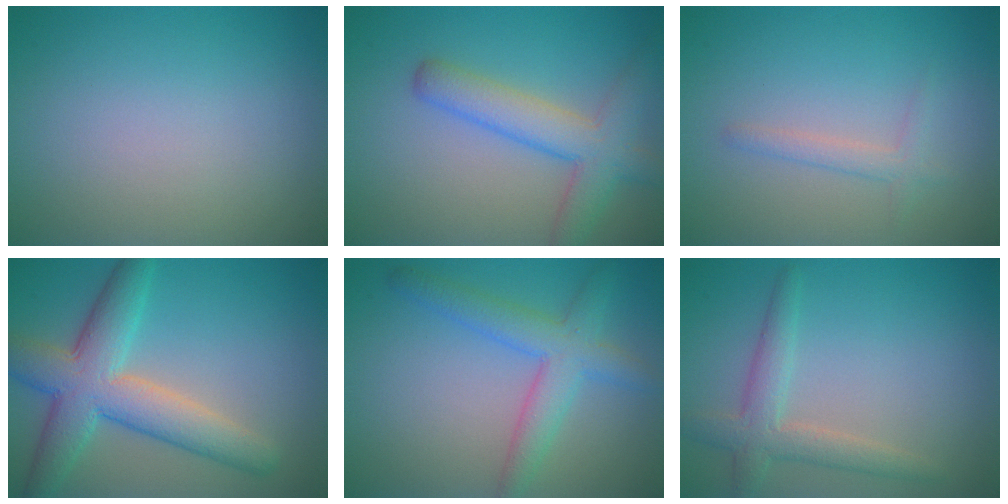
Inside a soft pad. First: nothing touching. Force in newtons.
{"total": 5.0, "press": 5.0, "slide": 0.2}
{"total": 1.5, "press": 1.5, "slide": 0.1}
{"total": 7.4, "press": 7.3, "slide": 0.2}
{"total": 4.2, "press": 4.2, "slide": 0.1}
{"total": 3.2, "press": 3.1, "slide": 0.3}